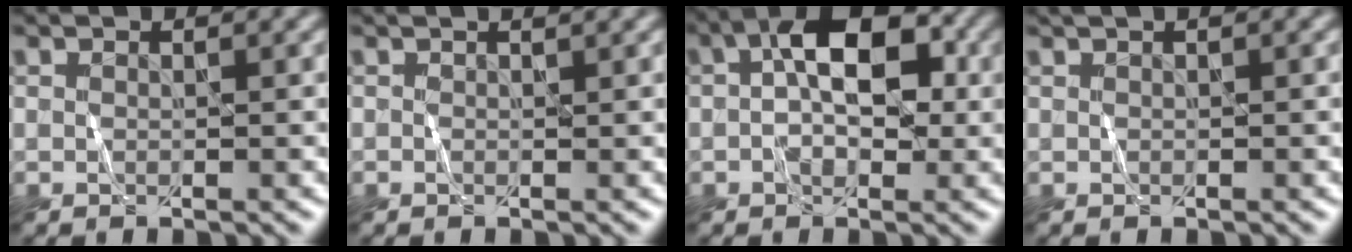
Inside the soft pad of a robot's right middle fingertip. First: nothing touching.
{"total": 1.9, "force": [1.2, 0.8, 1.2], "torque": [-0.010, 0.006, -0.006]}
{"total": 6.3, "force": [0.5, 3.4, 5.2], "torque": [-0.079, 0.013, 0.000]}
{"total": 1.0, "force": [0.6, 0.3, 0.7], "torque": [-0.014, 0.001, 0.005]}